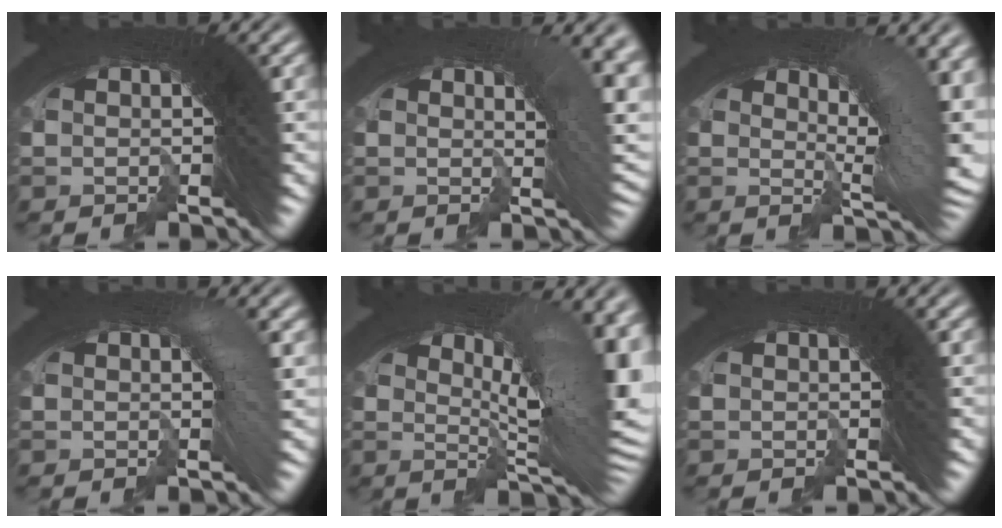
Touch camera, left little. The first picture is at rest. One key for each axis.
{"total": 5.5, "fx": 0.7, "fy": 2.6, "fz": 4.8, "tx": -0.035, "ty": 0.013, "tz": 0.001}
{"total": 7.7, "fx": 1.0, "fy": 2.9, "fz": 7.1, "tx": -0.074, "ty": 0.006, "tz": 0.008}
{"total": 1.9, "fx": -0.2, "fy": 0.5, "fz": 1.8, "tx": -0.017, "ty": 0.006, "tz": -0.006}
{"total": 11.0, "fx": 1.2, "fy": 4.5, "fz": 10.0, "tx": -0.107, "ty": 0.018, "tz": 0.006}
{"total": 0.0}